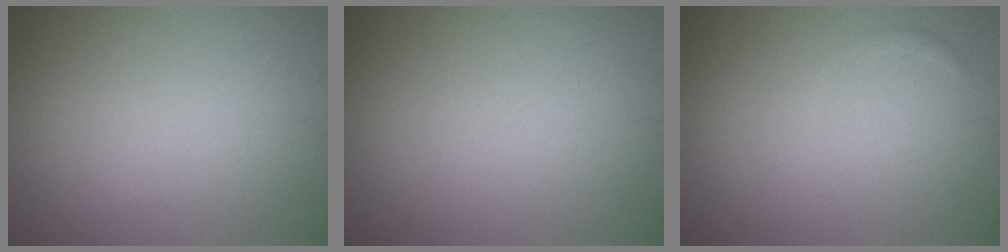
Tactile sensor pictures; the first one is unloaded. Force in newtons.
{"total": 0.0}
{"total": 0.6, "press": 0.6, "slide": 0.0}